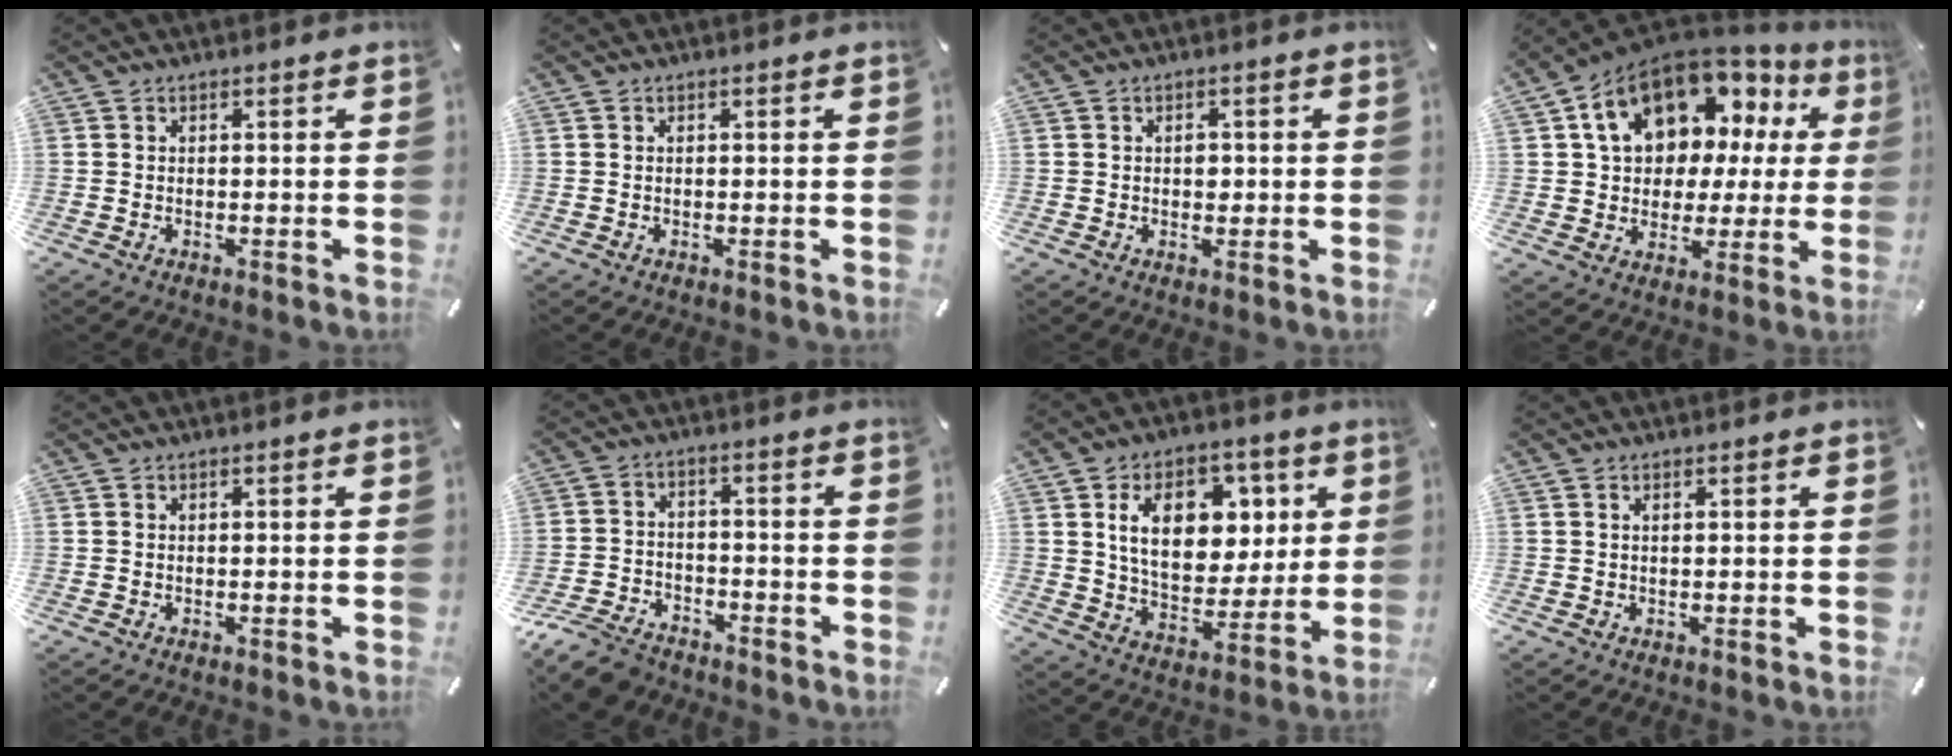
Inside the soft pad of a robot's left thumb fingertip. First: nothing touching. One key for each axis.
{"total": 0.0}
{"total": 2.0, "fx": 0.0, "fy": 1.6, "fz": 1.3, "tx": -0.010, "ty": -0.002, "tz": -0.005}
{"total": 16.5, "fx": 8.5, "fy": 11.2, "fz": 8.7, "tx": -0.151, "ty": -0.048, "tz": 0.157}
{"total": 0.0}
{"total": 8.1, "fx": -6.8, "fy": 3.7, "fz": 2.5, "tx": -0.055, "ty": 0.032, "tz": -0.132}
{"total": 16.1, "fx": 5.6, "fy": 11.4, "fz": 10.0, "tx": -0.150, "ty": -0.006, "tz": 0.103}
{"total": 0.6, "fx": 0.3, "fy": 0.2, "fz": 0.5, "tx": -0.009, "ty": 0.001, "tz": 0.004}